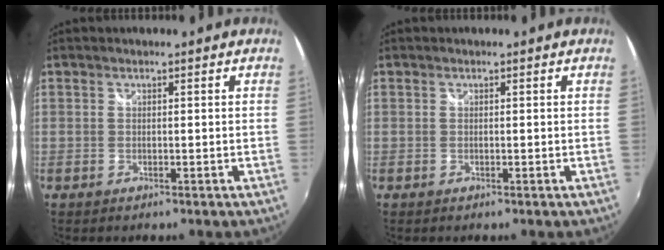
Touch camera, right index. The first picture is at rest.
{"total": 0.0}